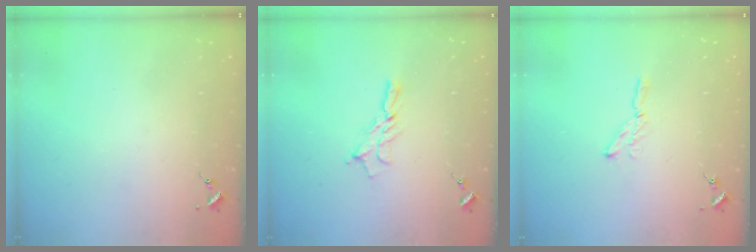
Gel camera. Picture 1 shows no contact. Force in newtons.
{"total": 8.7, "press": 8.6, "slide": 0.6}
{"total": 3.9, "press": 3.9, "slide": 0.4}